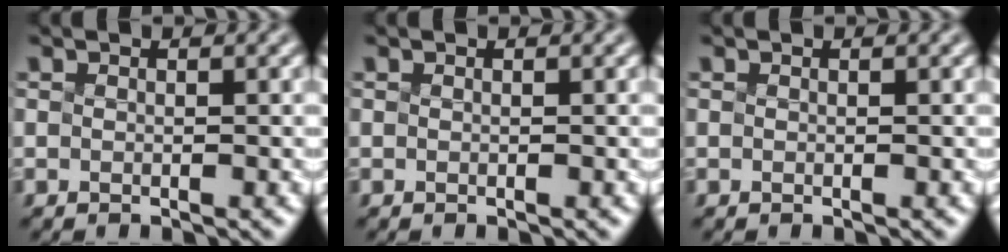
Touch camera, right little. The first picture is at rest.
{"total": 0.0}
{"total": 0.0}